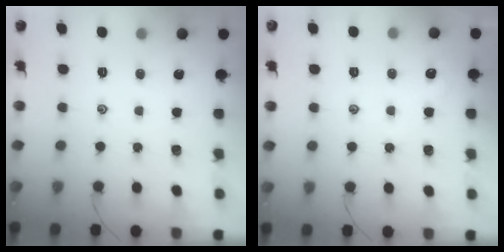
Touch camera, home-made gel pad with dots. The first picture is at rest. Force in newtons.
{"total": 1.7, "press": 1.7, "slide": 0.3}